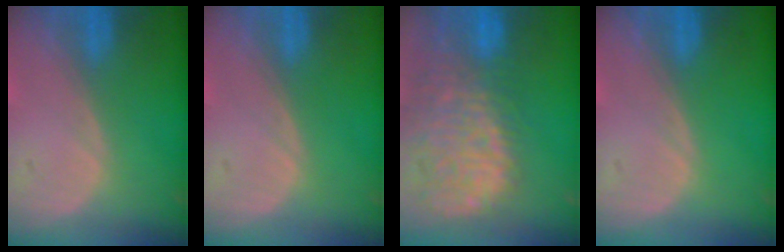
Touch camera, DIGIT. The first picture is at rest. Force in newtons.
{"total": 0.0}
{"total": 14.1, "press": 11.6, "slide": 8.0}
{"total": 0.0}